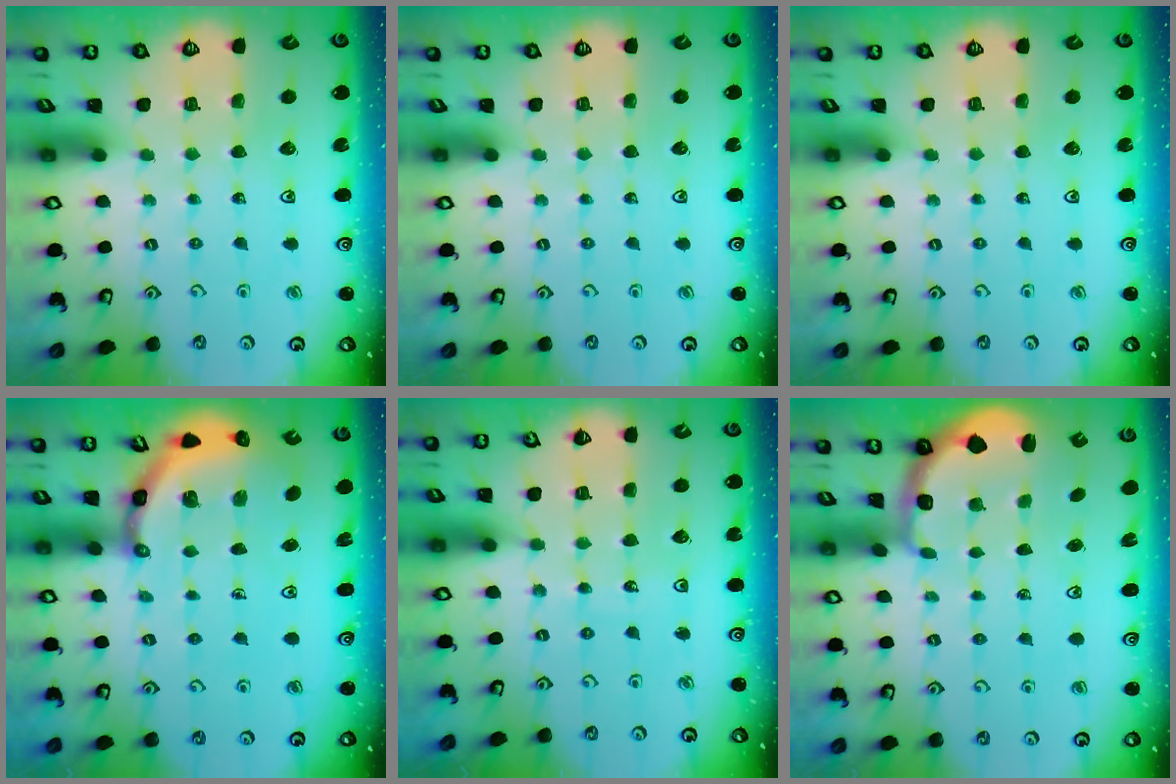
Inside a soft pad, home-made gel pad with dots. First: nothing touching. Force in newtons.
{"total": 0.0}
{"total": 0.0}
{"total": 5.3, "press": 5.1, "slide": 1.5}
{"total": 5.1, "press": 5.1, "slide": 0.5}
{"total": 2.2, "press": 1.5, "slide": 1.6}